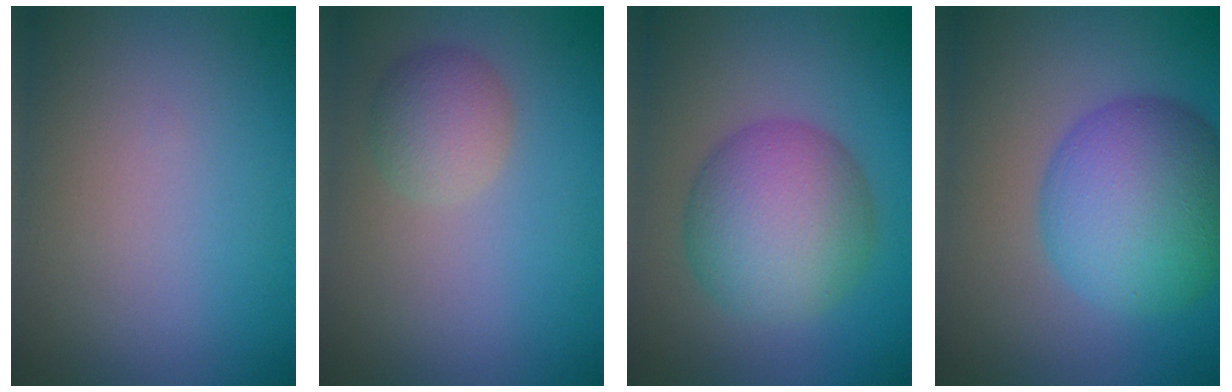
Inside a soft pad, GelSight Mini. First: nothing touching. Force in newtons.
{"total": 2.8, "press": 2.8, "slide": 0.1}
{"total": 8.1, "press": 8.1, "slide": 0.0}
{"total": 9.7, "press": 9.7, "slide": 0.3}